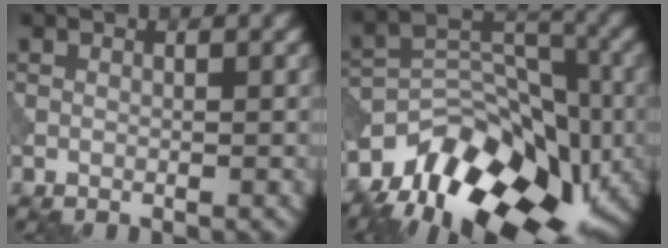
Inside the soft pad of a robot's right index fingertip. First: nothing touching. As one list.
[{"total": 13.1, "force": [-8.8, 7.0, 6.7], "torque": [-0.115, 0.005, -0.150]}]